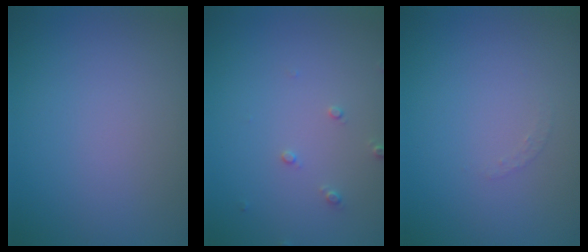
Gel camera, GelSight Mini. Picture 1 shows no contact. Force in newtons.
{"total": 1.1, "press": 1.1, "slide": 0.2}
{"total": 0.7, "press": 0.7, "slide": 0.1}